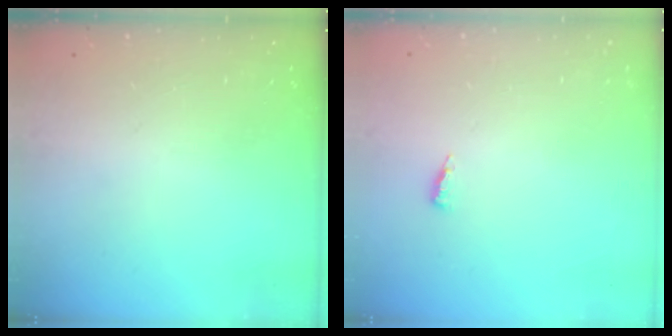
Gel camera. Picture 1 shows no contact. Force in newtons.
{"total": 4.2, "press": 4.2, "slide": 0.6}